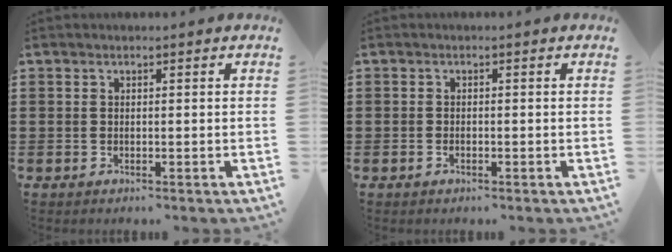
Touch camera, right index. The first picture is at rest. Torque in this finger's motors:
{"motor_torque": [-0.39, 1.06, 0.01, -0.01]}